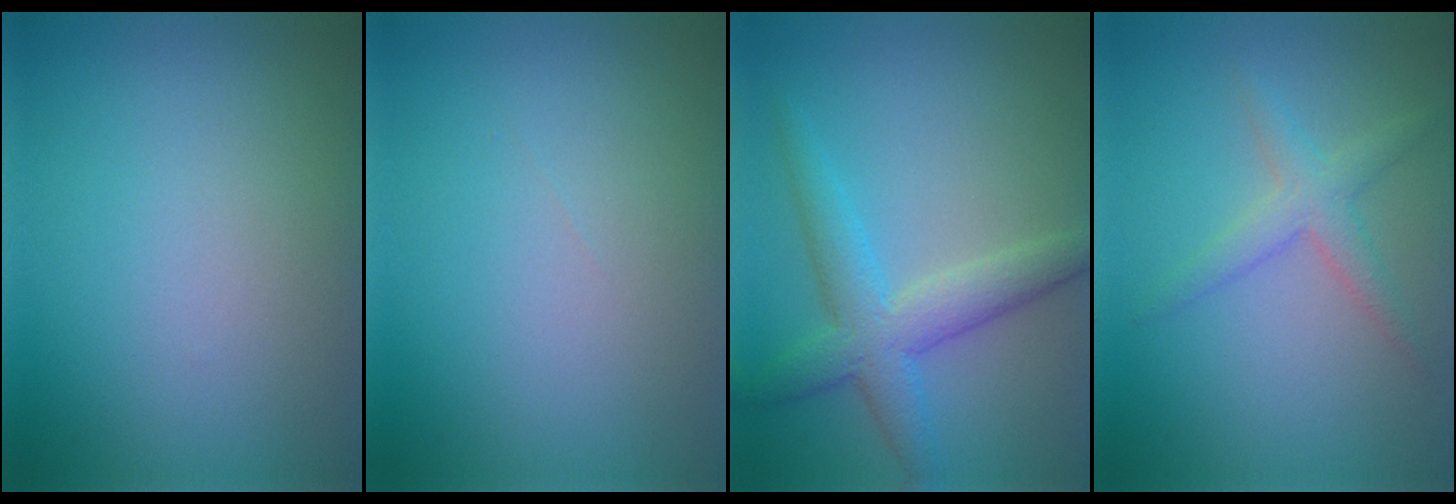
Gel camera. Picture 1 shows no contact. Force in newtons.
{"total": 0.0}
{"total": 4.6, "press": 4.6, "slide": 0.1}
{"total": 2.4, "press": 2.4, "slide": 0.0}